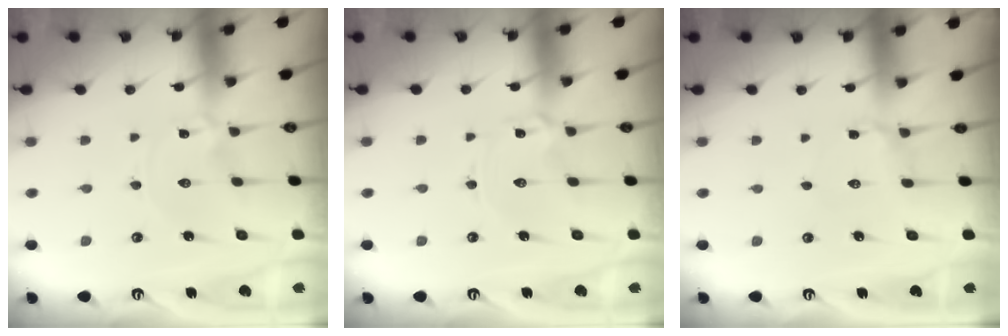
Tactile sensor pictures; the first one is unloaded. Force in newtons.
{"total": 1.4, "press": 1.4, "slide": 0.2}
{"total": 3.8, "press": 3.8, "slide": 0.6}